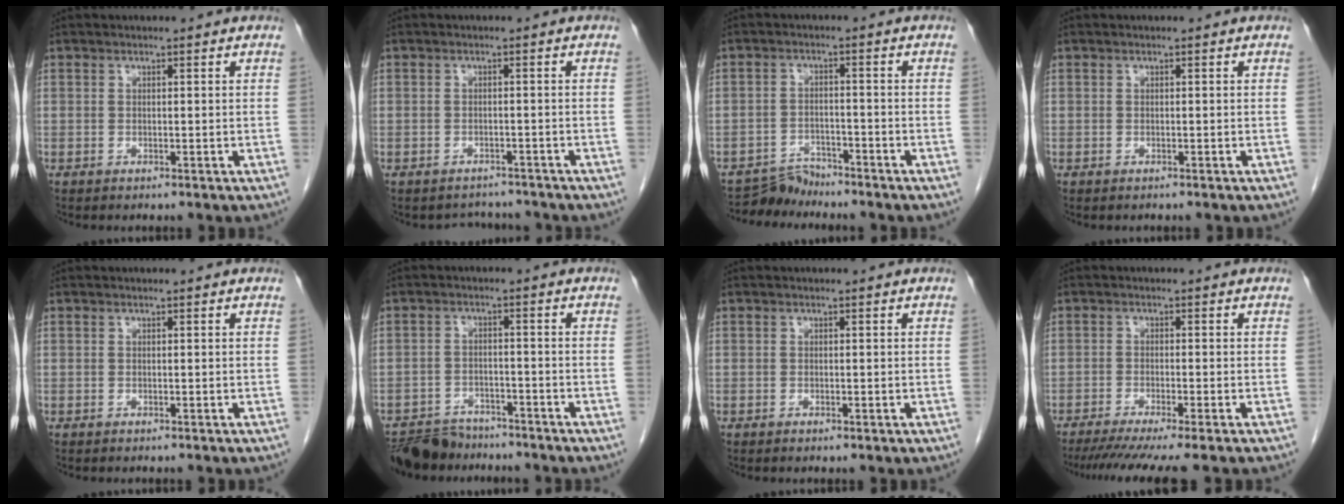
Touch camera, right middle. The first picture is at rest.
{"total": 3.1, "force": [-2.8, 1.2, -0.5], "torque": [0.006, 0.008, -0.039]}
{"total": 4.2, "force": [-4.0, 0.7, -0.7], "torque": [0.012, -0.003, -0.071]}
{"total": 0.0}
{"total": 0.0}
{"total": 8.2, "force": [-7.5, 3.1, 1.1], "torque": [-0.015, -0.002, -0.123]}
{"total": 0.6, "force": [-0.3, 0.2, 0.5], "torque": [-0.011, -0.001, -0.003]}
{"total": 9.1, "force": [-7.5, -0.9, 5.0], "torque": [-0.059, -0.024, -0.117]}